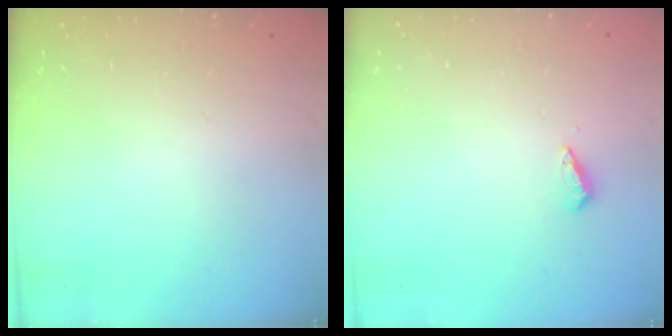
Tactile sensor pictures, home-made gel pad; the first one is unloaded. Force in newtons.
{"total": 4.2, "press": 4.1, "slide": 1.0}